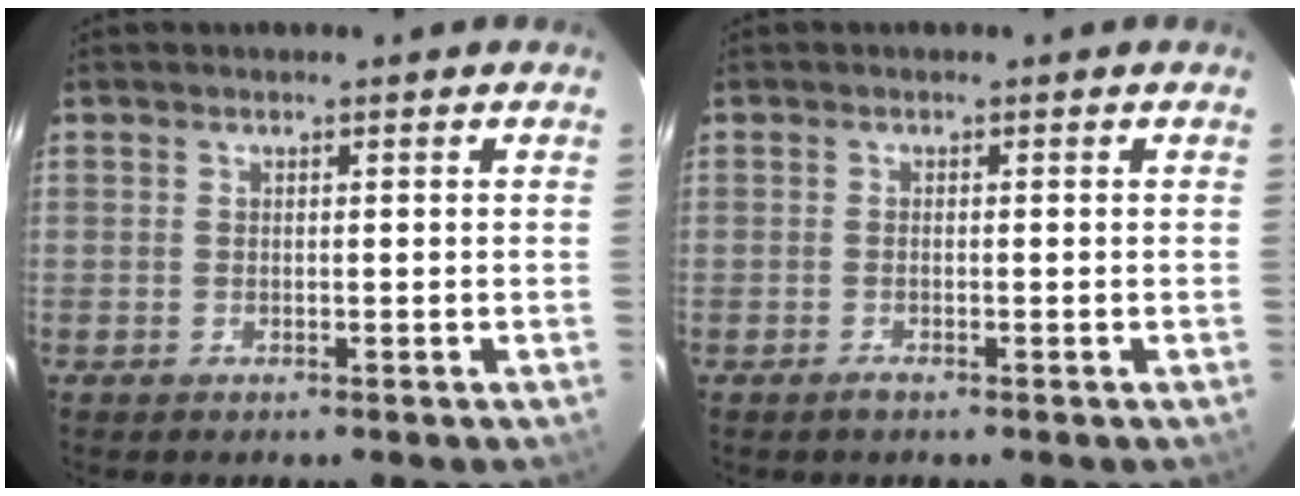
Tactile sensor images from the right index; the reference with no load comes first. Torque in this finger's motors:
{"motor_torque": [0.08, 0.01, -0.02, 0.01]}